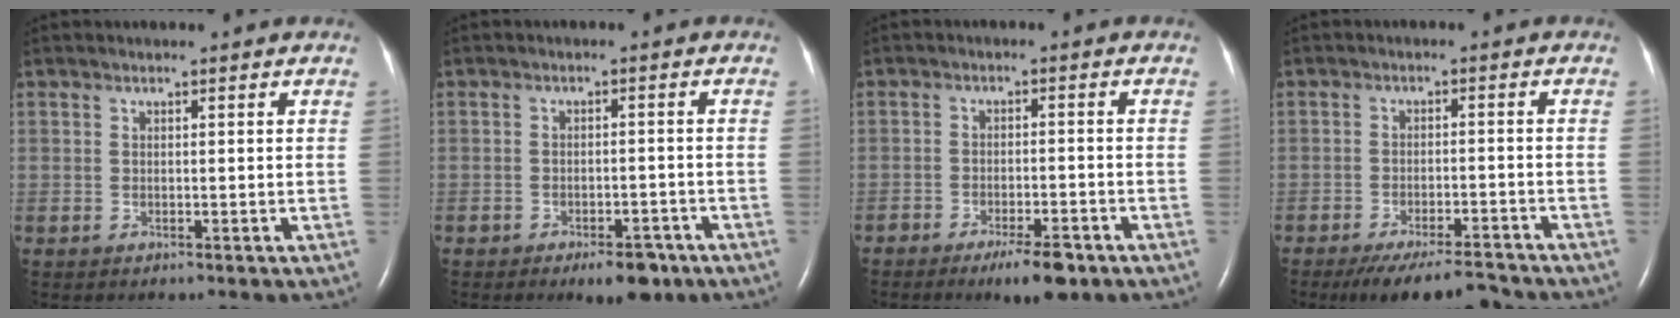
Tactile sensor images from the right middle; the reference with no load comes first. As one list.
[{"total": 5.3, "force": [-3.5, 2.4, 3.1], "torque": [-0.038, 0.002, -0.045]}, {"total": 5.7, "force": [-3.8, 1.5, 4.0], "torque": [-0.066, -0.005, -0.056]}, {"total": 9.6, "force": [-8.7, 1.5, 3.7], "torque": [-0.059, -0.006, -0.132]}]